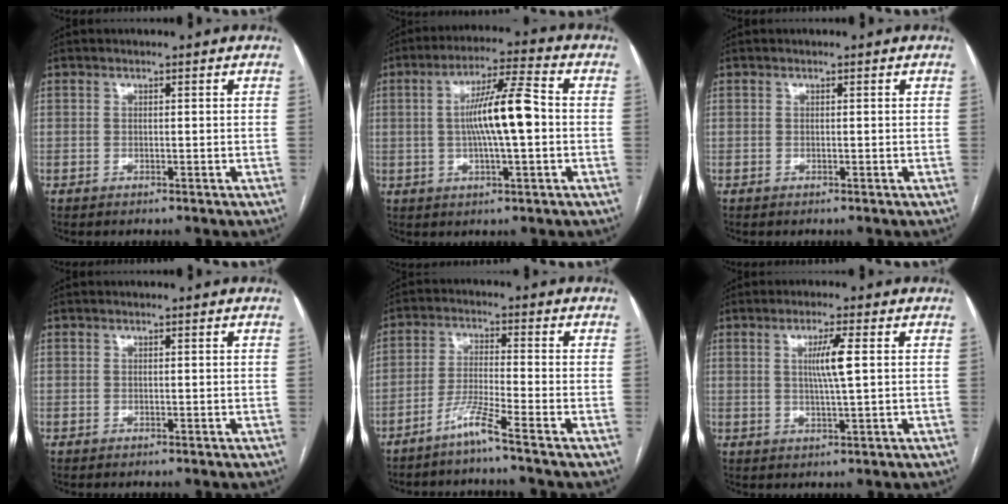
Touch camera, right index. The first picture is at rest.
{"total": 10.5, "force": [-0.1, 1.0, 10.4], "torque": [-0.187, 0.013, -0.006]}
{"total": 0.0}
{"total": 0.0}
{"total": 5.0, "force": [-3.8, -1.4, 2.9], "torque": [-0.065, -0.014, -0.083]}
{"total": 4.6, "force": [0.9, -0.3, 4.5], "torque": [-0.084, -0.002, 0.018]}